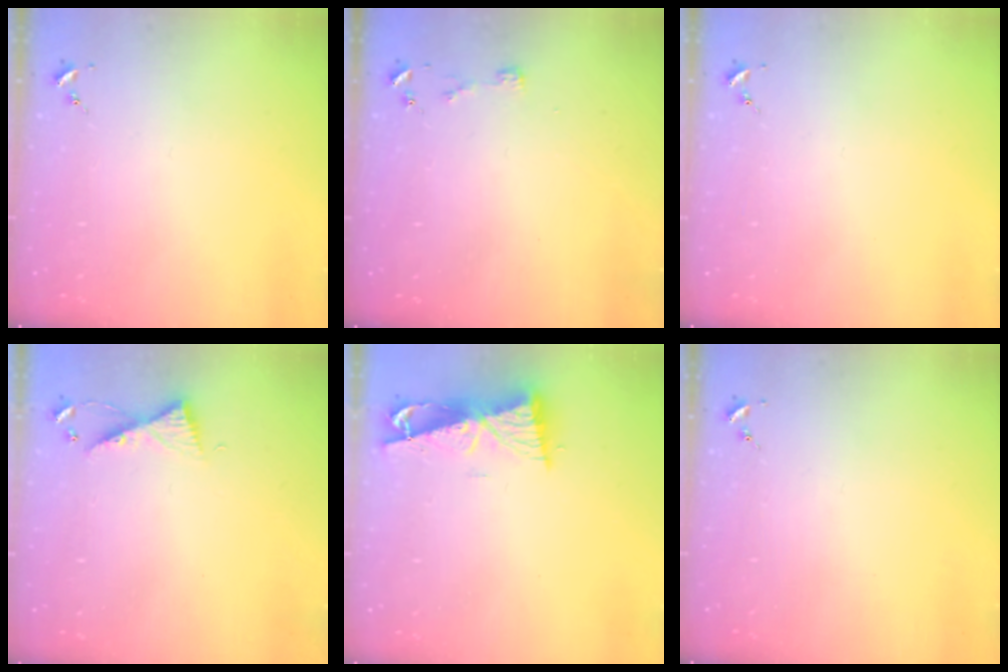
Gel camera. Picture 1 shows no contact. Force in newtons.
{"total": 3.3, "press": 3.3, "slide": 0.4}
{"total": 0.0}
{"total": 6.2, "press": 6.2, "slide": 0.6}
{"total": 8.5, "press": 8.4, "slide": 1.0}
{"total": 0.0}